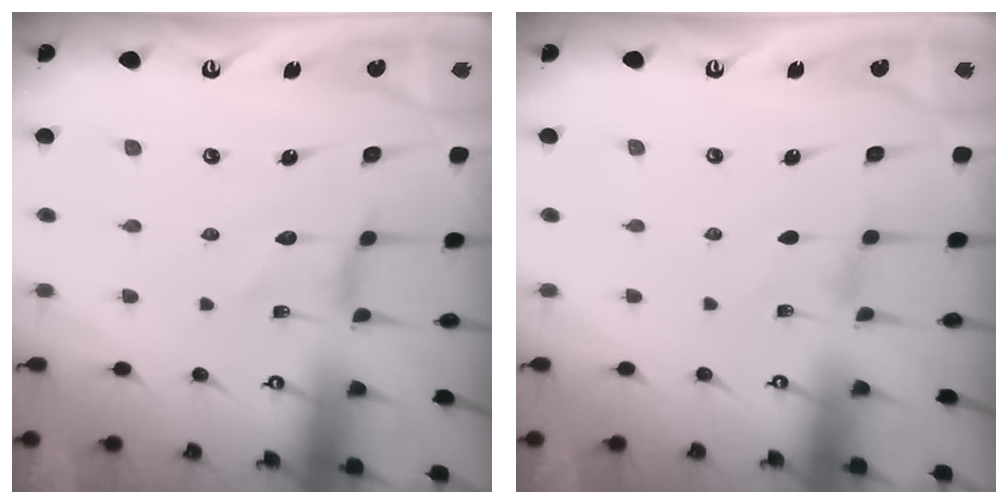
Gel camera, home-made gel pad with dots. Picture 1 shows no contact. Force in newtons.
{"total": 0.0}